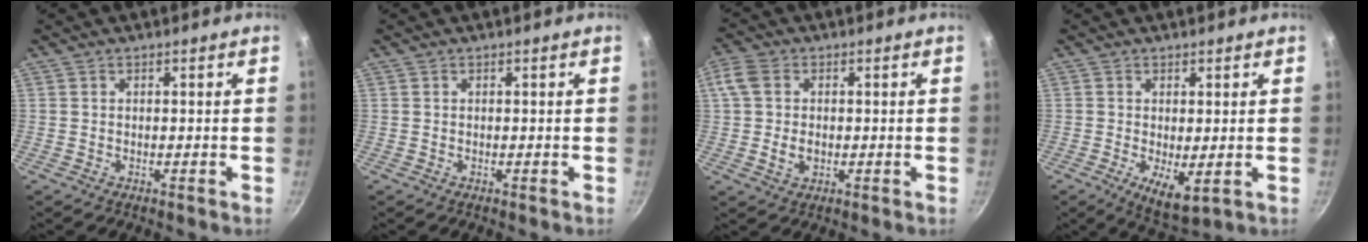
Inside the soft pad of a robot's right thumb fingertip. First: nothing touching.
{"total": 0.0}
{"total": 6.7, "force": [-0.1, 5.0, 4.5], "torque": [-0.087, 0.000, -0.012]}
{"total": 6.2, "force": [-0.8, 2.5, 5.6], "torque": [-0.083, -0.015, -0.001]}